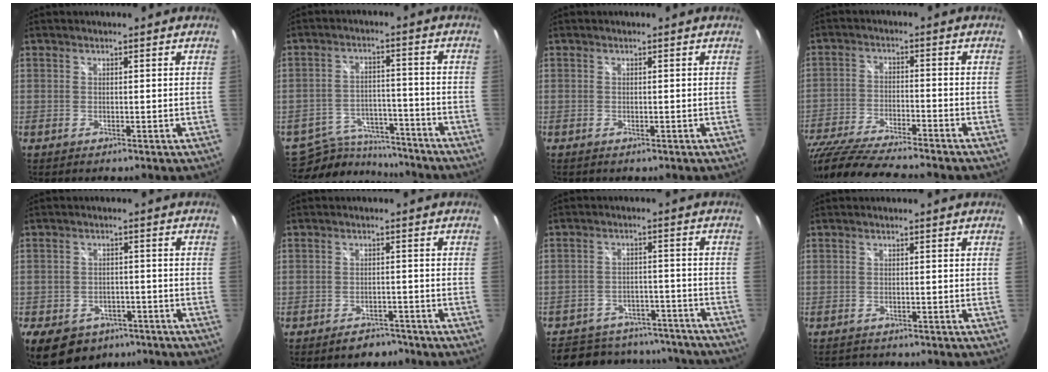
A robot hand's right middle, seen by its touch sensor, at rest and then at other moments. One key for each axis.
{"total": 12.7, "fx": -11.4, "fy": 4.5, "fz": 3.3, "tx": -0.081, "ty": 0.009, "tz": -0.167}
{"total": 0.0}
{"total": 18.4, "fx": -15.6, "fy": 2.5, "fz": 9.4, "tx": -0.197, "ty": -0.046, "tz": -0.268}
{"total": 13.2, "fx": -8.2, "fy": 8.7, "fz": 5.7, "tx": -0.145, "ty": -0.004, "tz": -0.113}
{"total": 4.0, "fx": -3.3, "fy": 2.0, "fz": 1.0, "tx": -0.022, "ty": 0.006, "tz": -0.043}
{"total": 21.3, "fx": -18.2, "fy": 8.7, "fz": 6.8, "tx": -0.153, "ty": 0.025, "tz": -0.223}
{"total": 2.9, "fx": -2.7, "fy": 0.9, "fz": 0.6, "tx": -0.015, "ty": -0.004, "tz": -0.043}